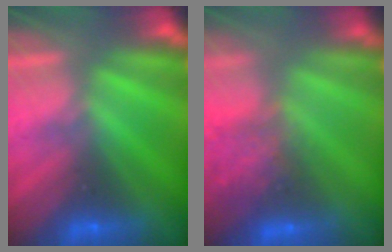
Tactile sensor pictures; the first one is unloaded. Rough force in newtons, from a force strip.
{"total": 7.8}